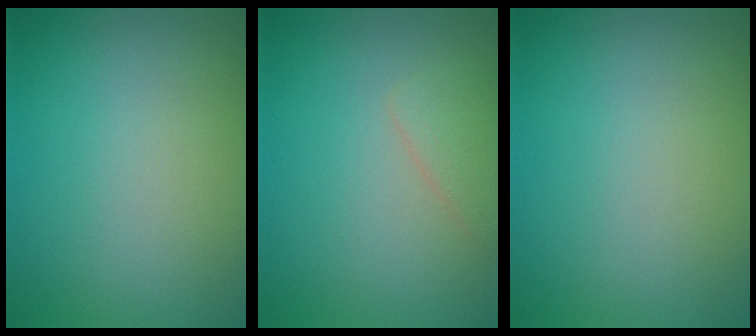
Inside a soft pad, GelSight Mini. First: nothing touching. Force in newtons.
{"total": 1.7, "press": 1.7, "slide": 0.1}
{"total": 0.0}